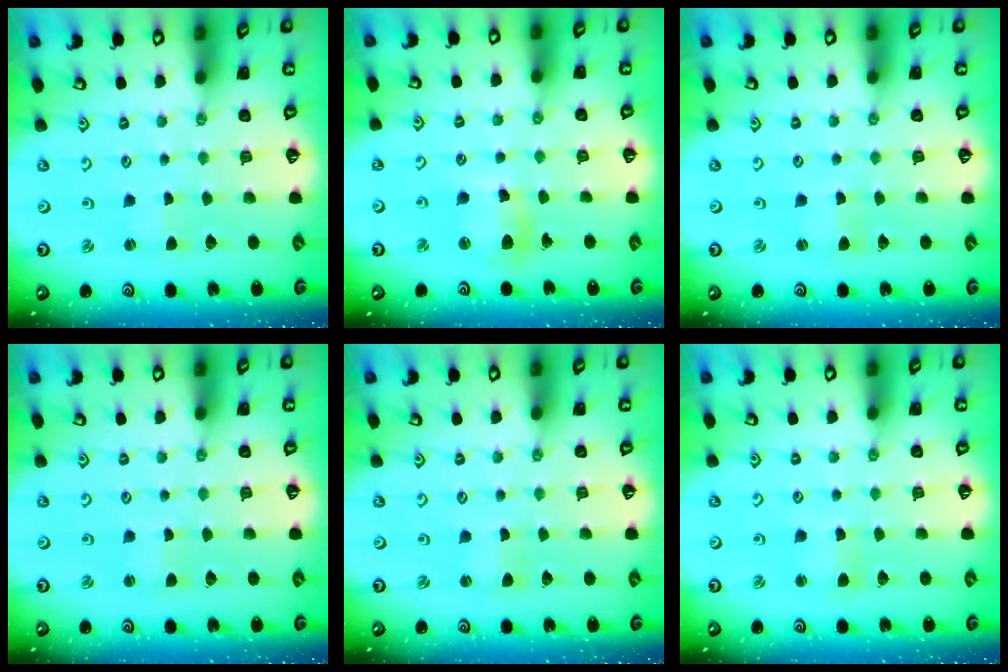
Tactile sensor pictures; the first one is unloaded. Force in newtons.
{"total": 10.0, "press": 9.9, "slide": 1.3}
{"total": 1.2, "press": 1.1, "slide": 0.3}
{"total": 1.4, "press": 1.4, "slide": 0.0}
{"total": 0.8, "press": 0.8, "slide": 0.3}
{"total": 2.0, "press": 2.0, "slide": 0.3}